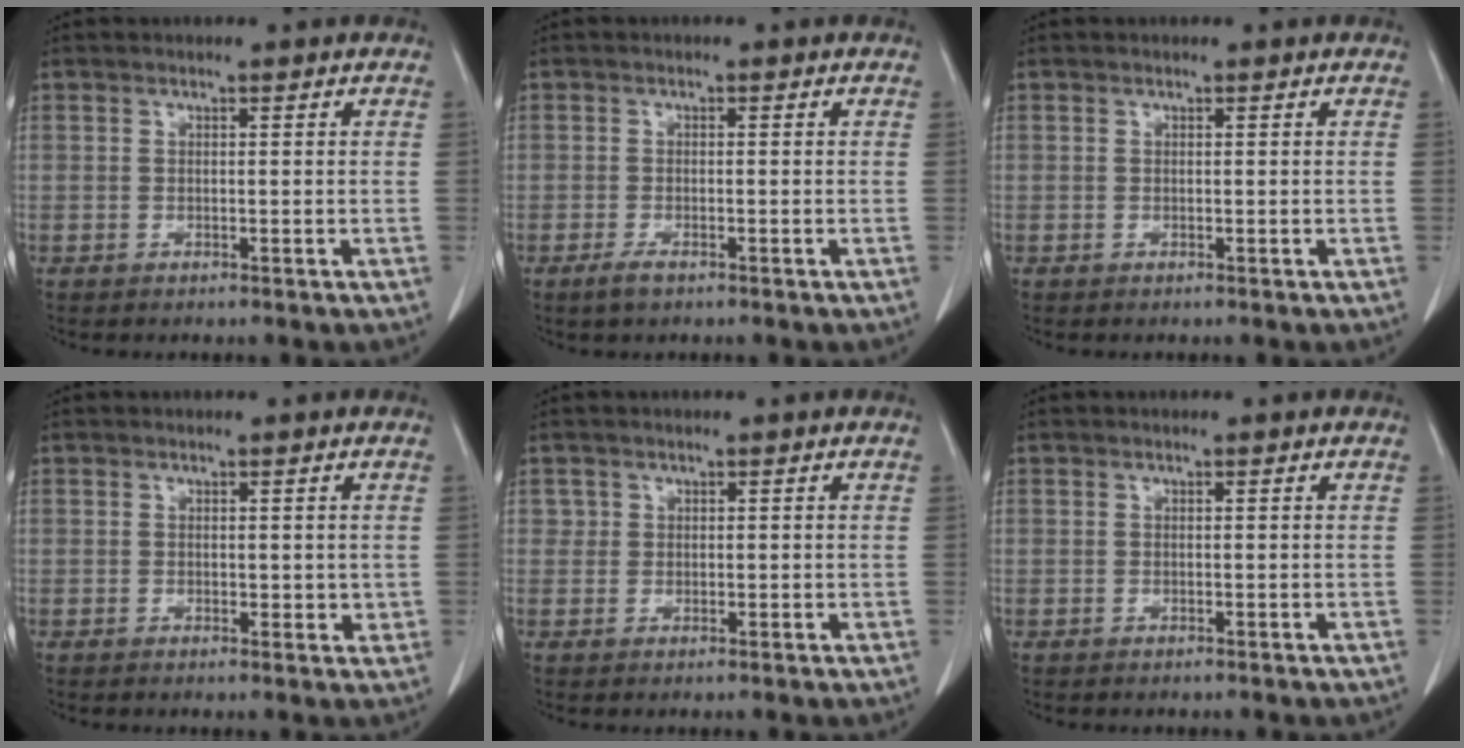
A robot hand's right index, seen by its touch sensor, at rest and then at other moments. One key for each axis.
{"total": 1.9, "fx": -1.3, "fy": 0.7, "fz": 1.2, "tx": -0.027, "ty": -0.001, "tz": -0.021}
{"total": 0.0}
{"total": 2.2, "fx": 0.4, "fy": 1.3, "fz": 1.7, "tx": -0.020, "ty": -0.006, "tz": 0.007}
{"total": 1.7, "fx": 0.7, "fy": 1.6, "fz": 0.1, "tx": 0.014, "ty": -0.002, "tz": 0.005}
{"total": 0.0}